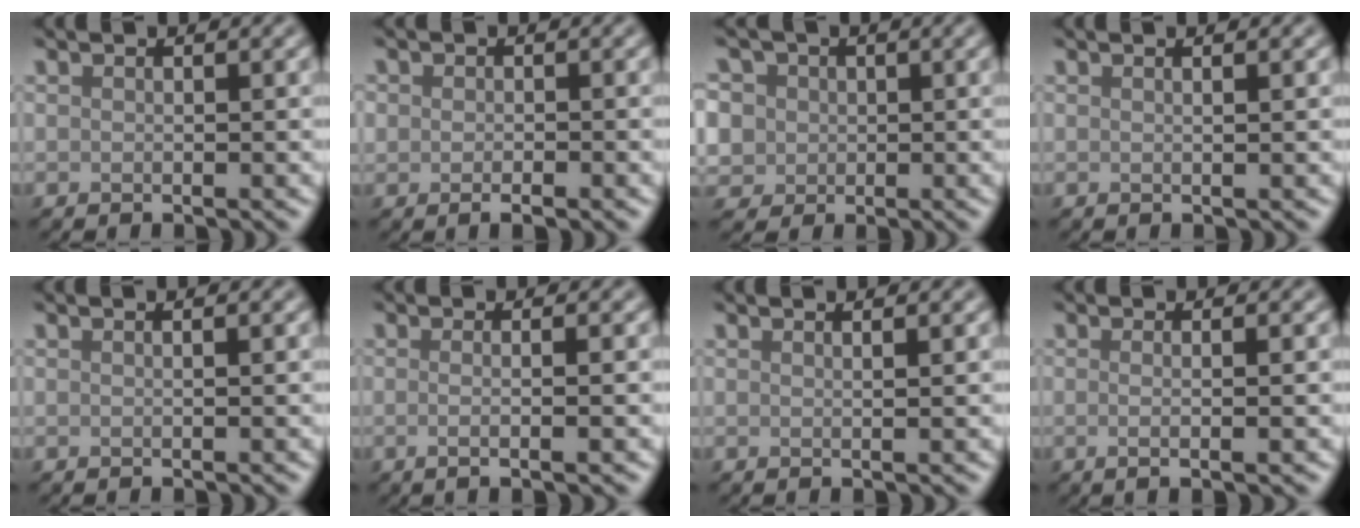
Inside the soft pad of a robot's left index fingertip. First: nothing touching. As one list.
[{"total": 1.6, "force": [-0.5, 1.0, 1.2], "torque": [-0.016, -0.003, -0.006]}, {"total": 7.0, "force": [2.5, 5.9, 2.9], "torque": [-0.056, 0.024, 0.015]}, {"total": 1.3, "force": [0.4, 0.5, 1.1], "torque": [-0.010, 0.001, -0.003]}, {"total": 0.9, "force": [0.2, 0.3, 0.8], "torque": [-0.008, 0.003, -0.003]}, {"total": 4.1, "force": [0.3, 1.8, 3.7], "torque": [-0.024, 0.001, -0.025]}, {"total": 1.6, "force": [0.7, 0.6, 1.3], "torque": [-0.014, 0.004, -0.003]}, {"total": 3.3, "force": [0.1, 1.2, 3.1], "torque": [-0.028, 0.001, -0.021]}]